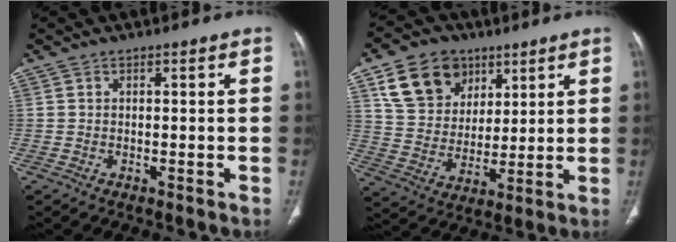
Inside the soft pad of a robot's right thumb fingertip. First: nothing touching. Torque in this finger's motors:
{"motor_torque": [-0.24, 1.54, 0.11, 0.80, 0.05]}